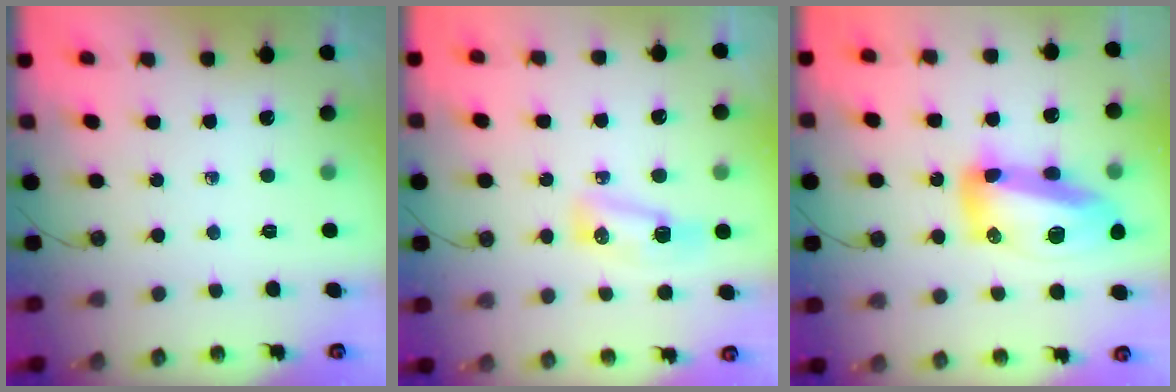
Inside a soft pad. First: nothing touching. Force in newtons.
{"total": 7.4, "press": 7.3, "slide": 0.7}
{"total": 18.1, "press": 18.0, "slide": 2.0}